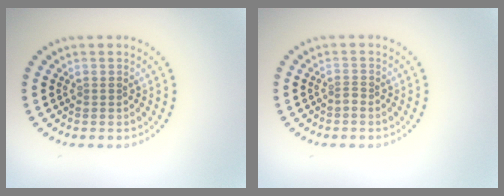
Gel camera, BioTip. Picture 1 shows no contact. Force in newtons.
{"total": 0.9, "press": 0.5, "slide": 0.8}